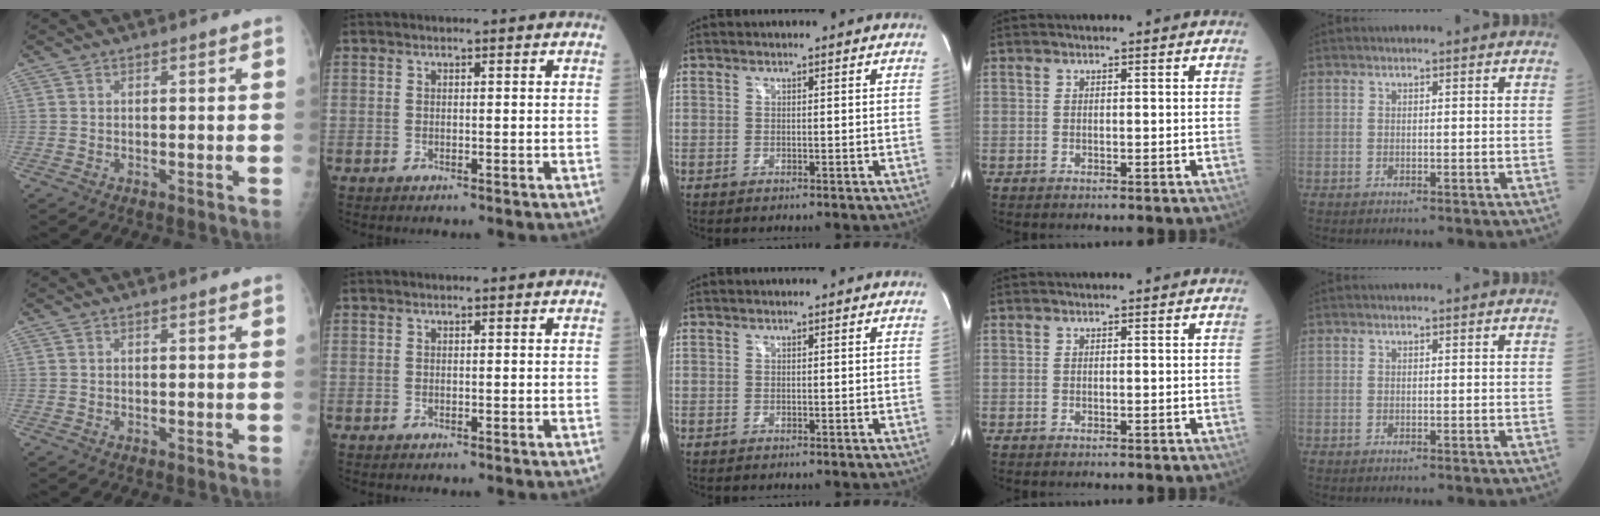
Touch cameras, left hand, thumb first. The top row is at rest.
{}